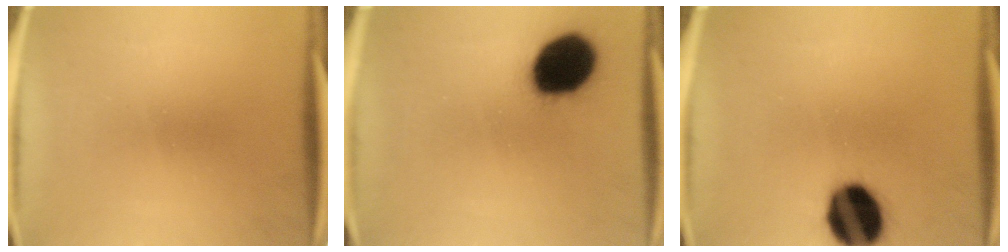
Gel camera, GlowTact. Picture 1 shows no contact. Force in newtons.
{"total": 18.9}
{"total": 15.8}